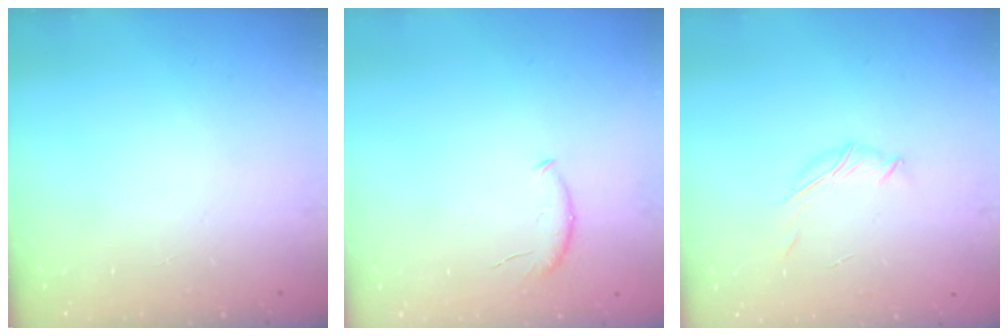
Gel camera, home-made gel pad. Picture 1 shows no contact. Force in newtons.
{"total": 6.5, "press": 6.4, "slide": 0.8}
{"total": 4.7, "press": 4.6, "slide": 0.9}